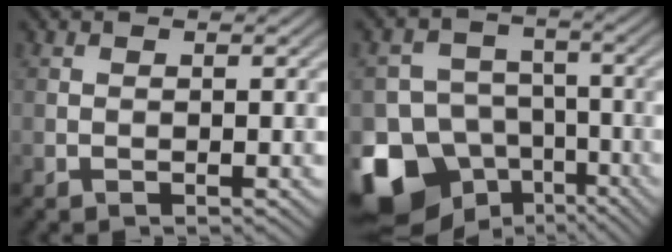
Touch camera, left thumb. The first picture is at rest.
{"total": 15.2, "force": [-9.0, 11.1, 5.1], "torque": [-0.131, -0.043, -0.150]}